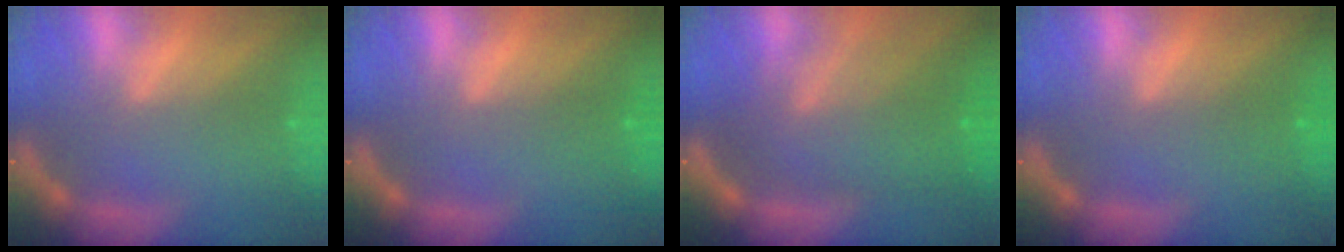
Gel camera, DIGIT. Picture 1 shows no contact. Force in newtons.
{"total": 1.5}
{"total": 9.5}
{"total": 2.0}